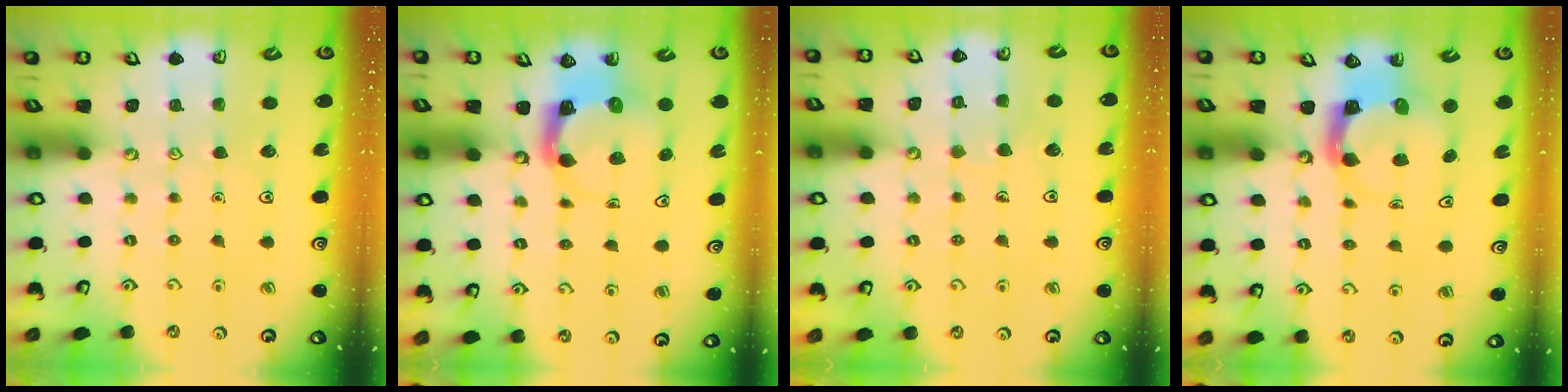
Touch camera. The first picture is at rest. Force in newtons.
{"total": 4.0, "press": 3.9, "slide": 0.6}
{"total": 5.1, "press": 5.0, "slide": 0.4}
{"total": 3.8, "press": 3.7, "slide": 0.5}